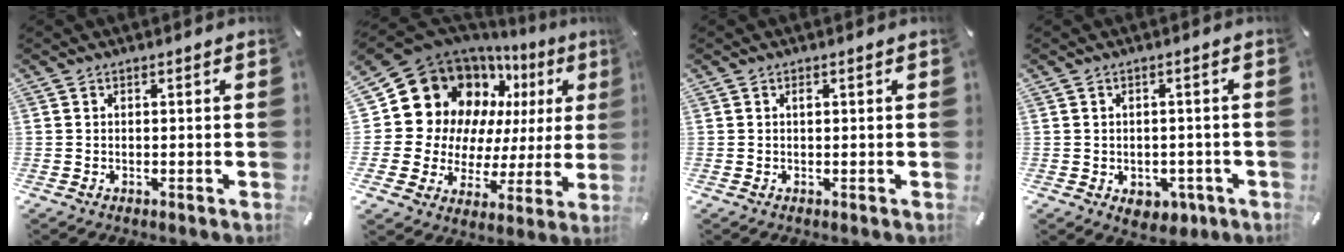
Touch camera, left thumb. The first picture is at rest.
{"total": 19.4, "force": [9.1, 15.3, 7.8], "torque": [-0.125, -0.081, 0.188]}
{"total": 0.7, "force": [0.2, 0.3, 0.6], "torque": [-0.012, 0.000, 0.004]}
{"total": 4.8, "force": [-1.5, 3.7, 2.7], "torque": [-0.026, 0.003, -0.025]}